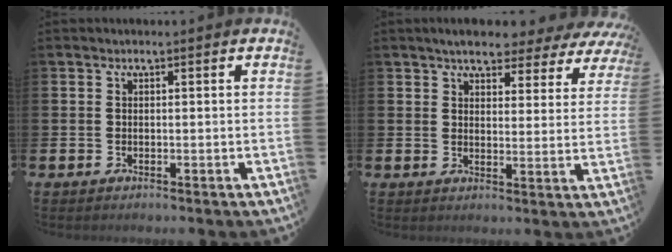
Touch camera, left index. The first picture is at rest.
{"total": 5.3, "force": [4.9, 1.5, 1.4], "torque": [-0.039, -0.029, 0.081]}